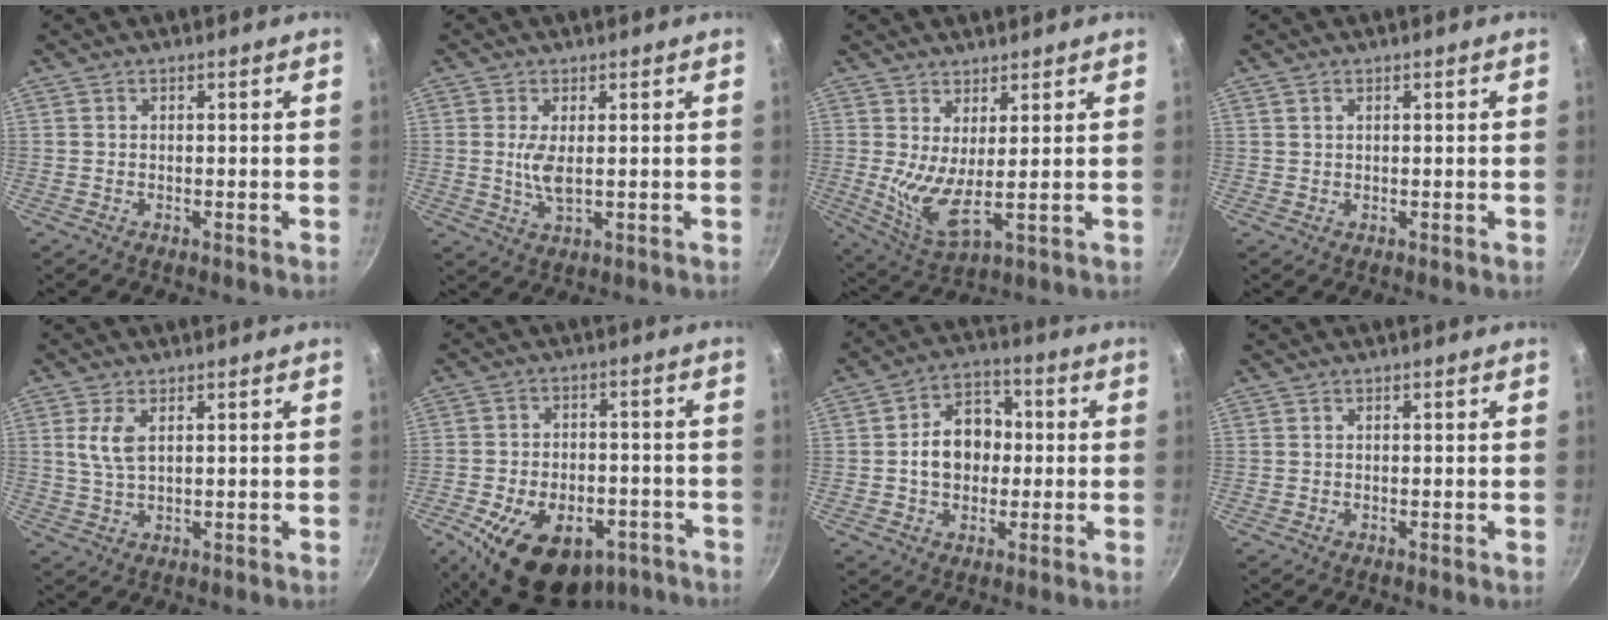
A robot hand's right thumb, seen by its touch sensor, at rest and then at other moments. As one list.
[{"total": 4.3, "force": [0.5, 1.5, 4.0], "torque": [-0.081, -0.007, 0.012]}, {"total": 7.6, "force": [2.7, 1.8, 6.9], "torque": [-0.137, -0.044, 0.048]}, {"total": 0.8, "force": [0.5, 0.5, 0.4], "torque": [-0.006, 0.001, 0.009]}, {"total": 4.9, "force": [1.6, 2.3, 4.1], "torque": [-0.082, -0.006, 0.033]}, {"total": 18.4, "force": [-9.3, 11.3, 11.1], "torque": [-0.146, 0.040, -0.131]}, {"total": 10.9, "force": [0.0, 8.4, 7.0], "torque": [-0.073, 0.022, -0.010]}, {"total": 0.0}]